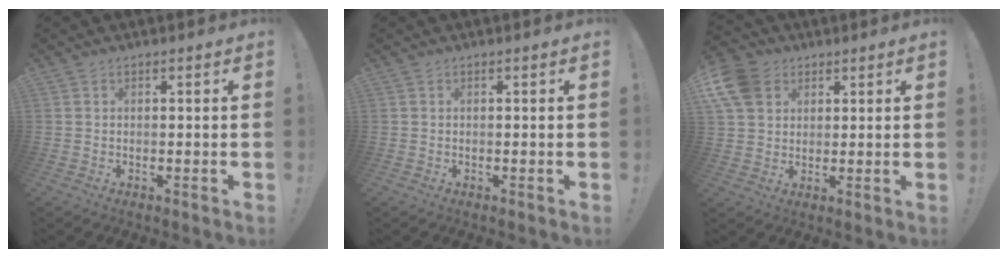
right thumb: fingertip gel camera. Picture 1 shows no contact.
{"total": 0.0}
{"total": 9.9, "force": [4.1, 7.7, 4.6], "torque": [-0.095, -0.017, 0.084]}